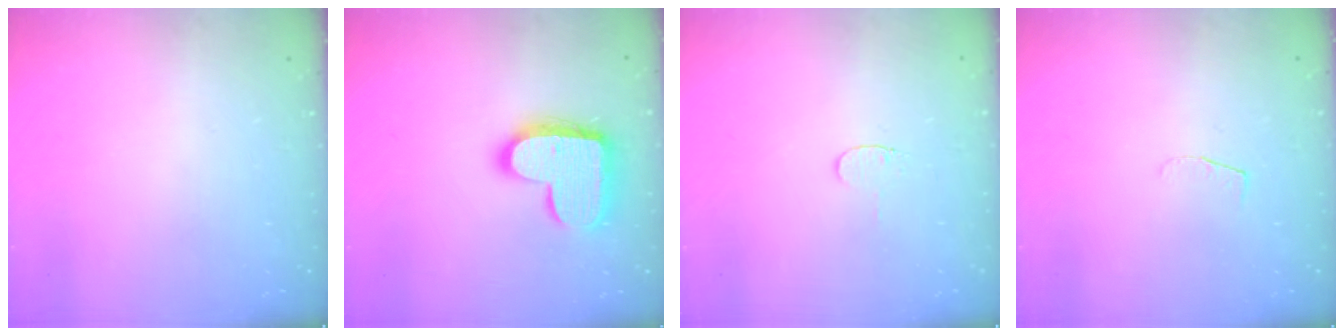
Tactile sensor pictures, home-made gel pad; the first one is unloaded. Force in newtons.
{"total": 16.6, "press": 16.5, "slide": 0.9}
{"total": 3.4, "press": 3.3, "slide": 0.4}
{"total": 4.2, "press": 4.1, "slide": 0.4}